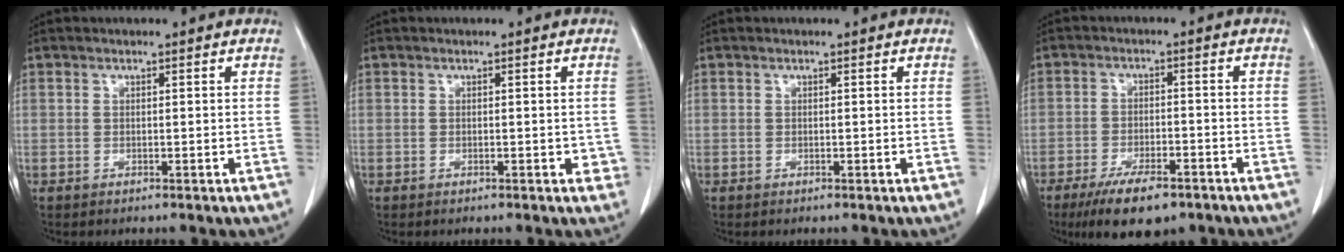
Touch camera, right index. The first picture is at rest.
{"total": 1.5, "force": [-0.2, 0.9, 1.1], "torque": [-0.005, 0.001, -0.003]}
{"total": 0.0}
{"total": 9.0, "force": [-6.3, 3.0, 5.7], "torque": [-0.095, -0.011, -0.102]}